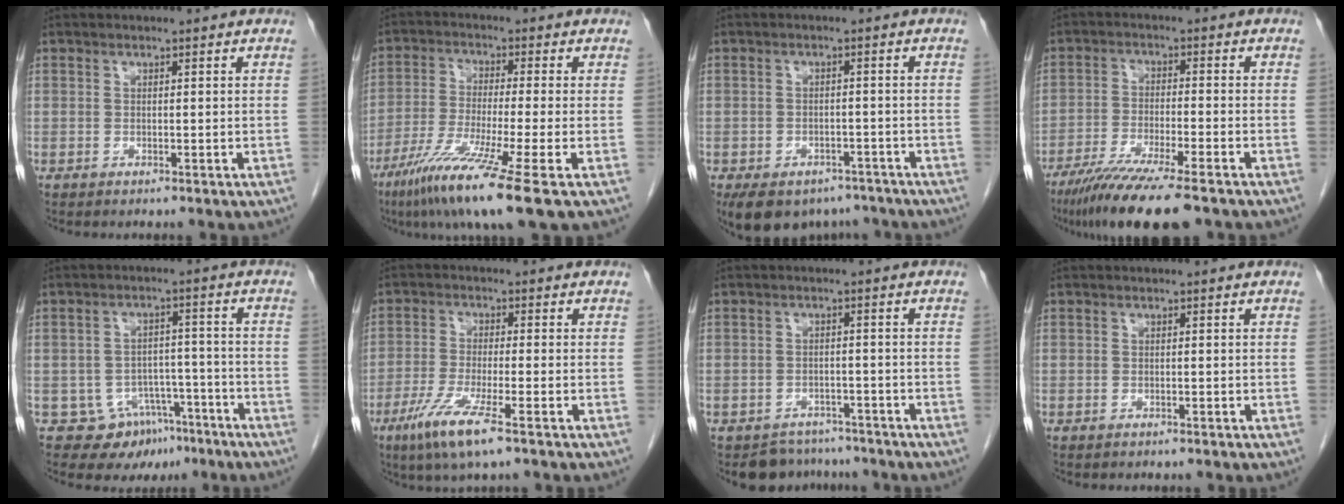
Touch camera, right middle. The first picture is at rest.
{"total": 12.4, "force": [-7.2, -1.3, 10.0], "torque": [-0.198, -0.045, -0.130]}
{"total": 11.4, "force": [-8.4, 6.6, 4.1], "torque": [-0.081, 0.003, -0.108]}
{"total": 12.3, "force": [-9.4, 0.4, 8.0], "torque": [-0.135, -0.035, -0.152]}
{"total": 7.5, "force": [-4.7, 5.6, 1.4], "torque": [-0.009, 0.018, -0.061]}
{"total": 7.7, "force": [-4.4, 0.2, 6.3], "torque": [-0.133, -0.024, -0.082]}
{"total": 5.6, "force": [-5.0, 2.5, -0.3], "torque": [0.011, 0.010, -0.068]}
{"total": 0.0}